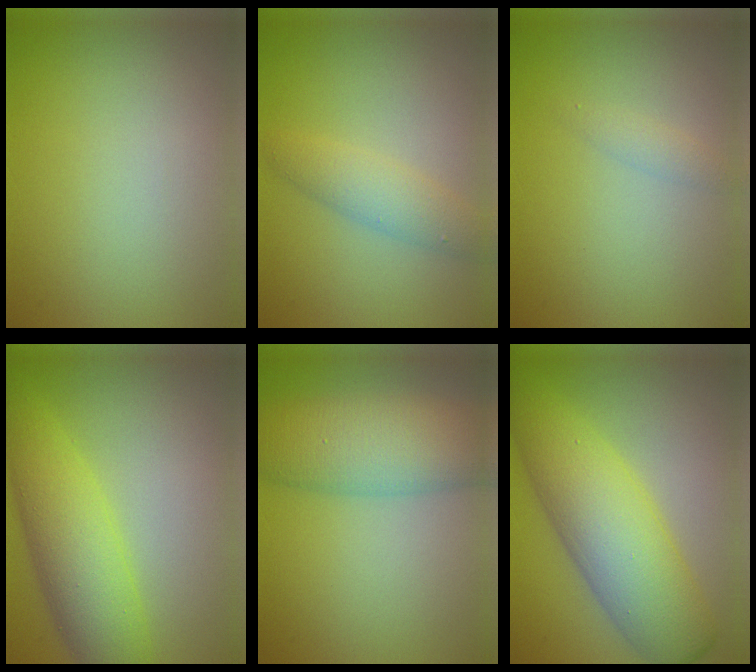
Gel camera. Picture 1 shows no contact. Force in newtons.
{"total": 2.8, "press": 2.8, "slide": 0.1}
{"total": 1.0, "press": 1.0, "slide": 0.0}
{"total": 6.5, "press": 6.5, "slide": 0.2}
{"total": 8.0, "press": 8.0, "slide": 0.2}
{"total": 8.7, "press": 8.7, "slide": 0.1}